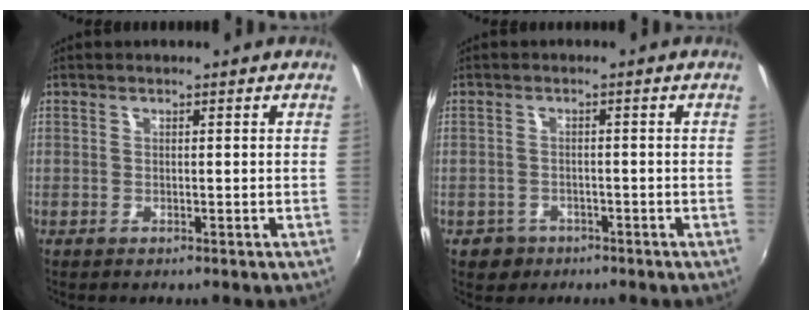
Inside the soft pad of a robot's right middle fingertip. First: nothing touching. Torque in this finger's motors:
{"motor_torque": [-0.19, -0.04, -0.01, 0.01]}